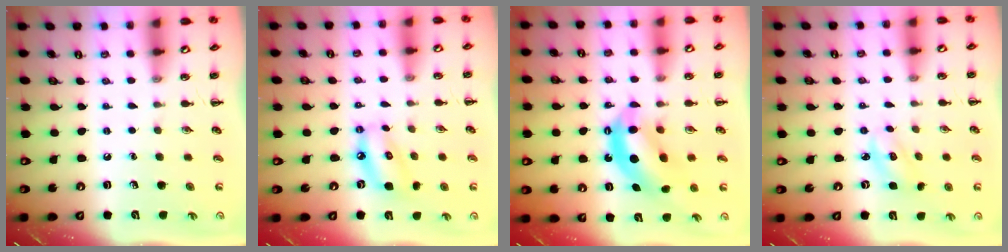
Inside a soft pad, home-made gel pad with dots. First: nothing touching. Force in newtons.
{"total": 9.8, "press": 9.4, "slide": 2.4}
{"total": 10.9, "press": 10.5, "slide": 2.7}
{"total": 2.6, "press": 2.5, "slide": 0.5}